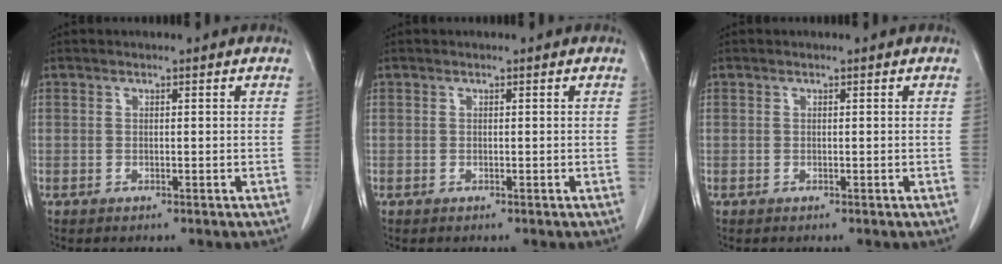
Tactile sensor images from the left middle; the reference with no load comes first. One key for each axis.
{"total": 0.0}
{"total": 0.0}